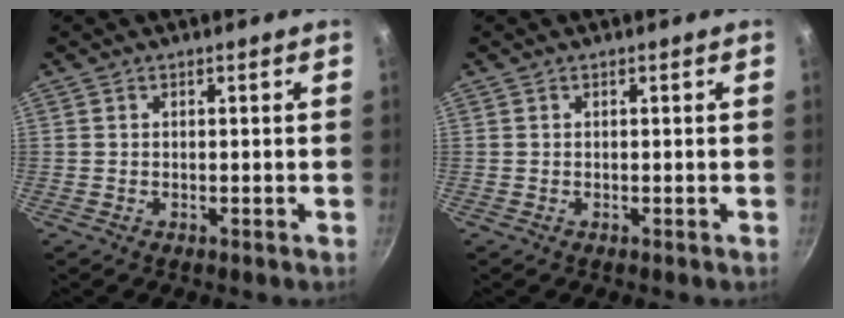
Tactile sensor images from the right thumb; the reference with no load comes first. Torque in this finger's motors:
{"motor_torque": [-0.01, 0.01, 0.00, 0.00, 0.00]}